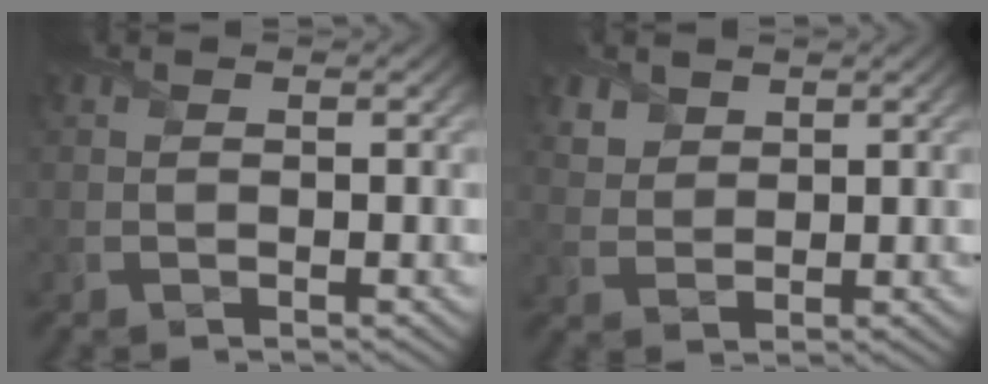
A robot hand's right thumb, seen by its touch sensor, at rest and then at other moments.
{"total": 3.0, "force": [2.1, 1.9, 0.9], "torque": [-0.034, -0.008, 0.052]}